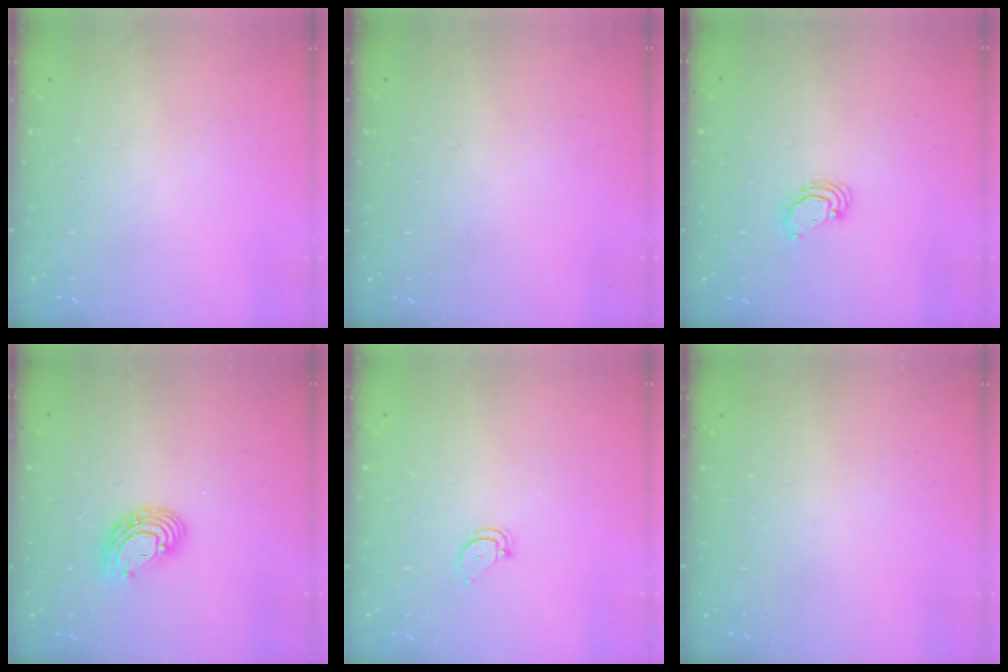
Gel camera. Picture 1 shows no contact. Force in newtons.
{"total": 0.0}
{"total": 2.3, "press": 2.3, "slide": 0.2}
{"total": 8.4, "press": 8.3, "slide": 1.1}
{"total": 2.6, "press": 2.6, "slide": 0.1}
{"total": 0.0}